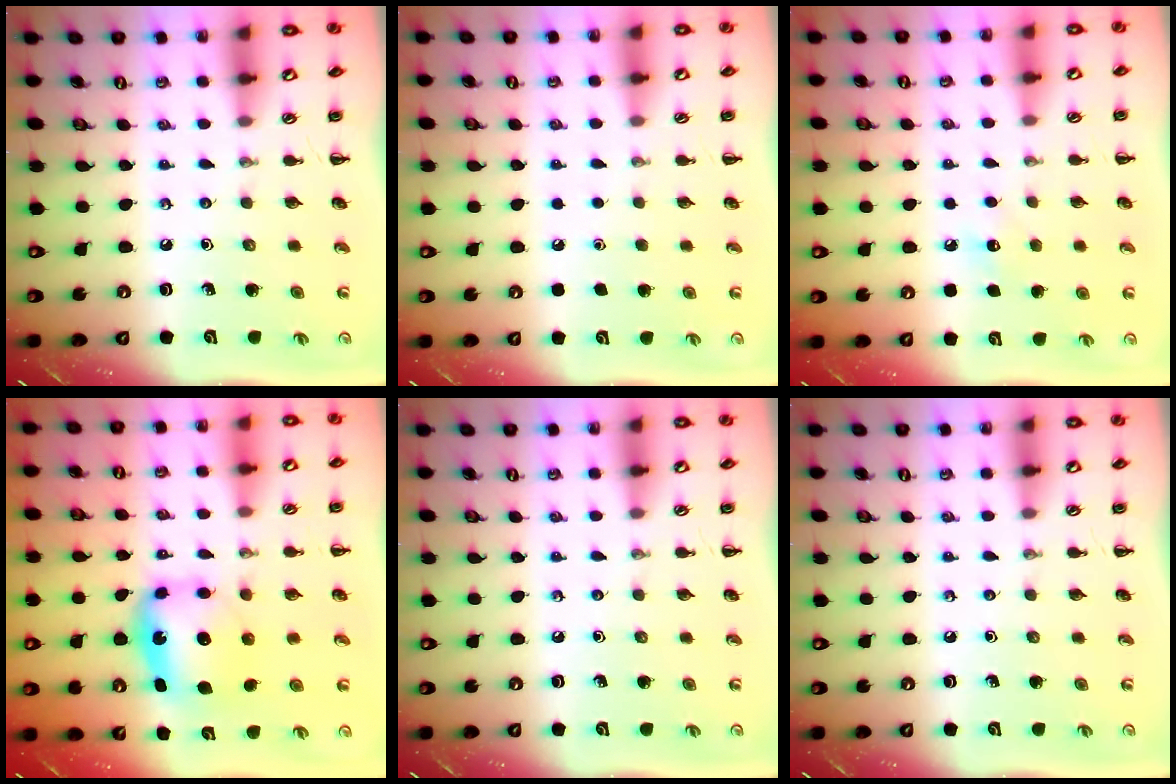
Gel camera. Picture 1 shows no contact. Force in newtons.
{"total": 1.6, "press": 1.6, "slide": 0.1}
{"total": 6.0, "press": 5.9, "slide": 1.1}
{"total": 5.7, "press": 5.7, "slide": 1.0}
{"total": 0.0}
{"total": 0.0}